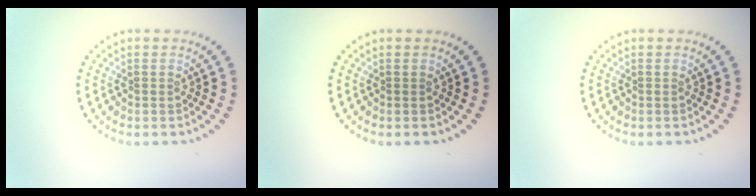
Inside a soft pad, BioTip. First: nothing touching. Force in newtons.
{"total": 0.0}
{"total": 0.0}